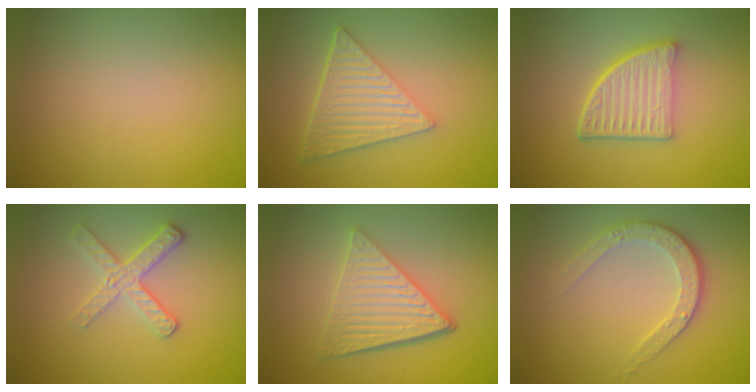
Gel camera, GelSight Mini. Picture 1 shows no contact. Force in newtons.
{"total": 6.4, "press": 4.4, "slide": 4.7}
{"total": 5.3, "press": 3.8, "slide": 3.7}
{"total": 2.8, "press": 2.6, "slide": 1.0}
{"total": 5.7, "press": 3.9, "slide": 4.1}
{"total": 3.5, "press": 2.6, "slide": 2.4}